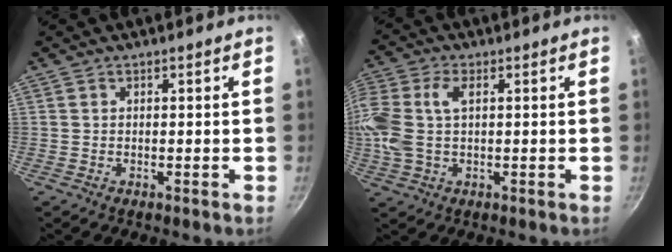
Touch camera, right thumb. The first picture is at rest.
{"total": 12.5, "force": [1.6, 7.4, 9.9], "torque": [-0.267, 0.021, 0.035]}